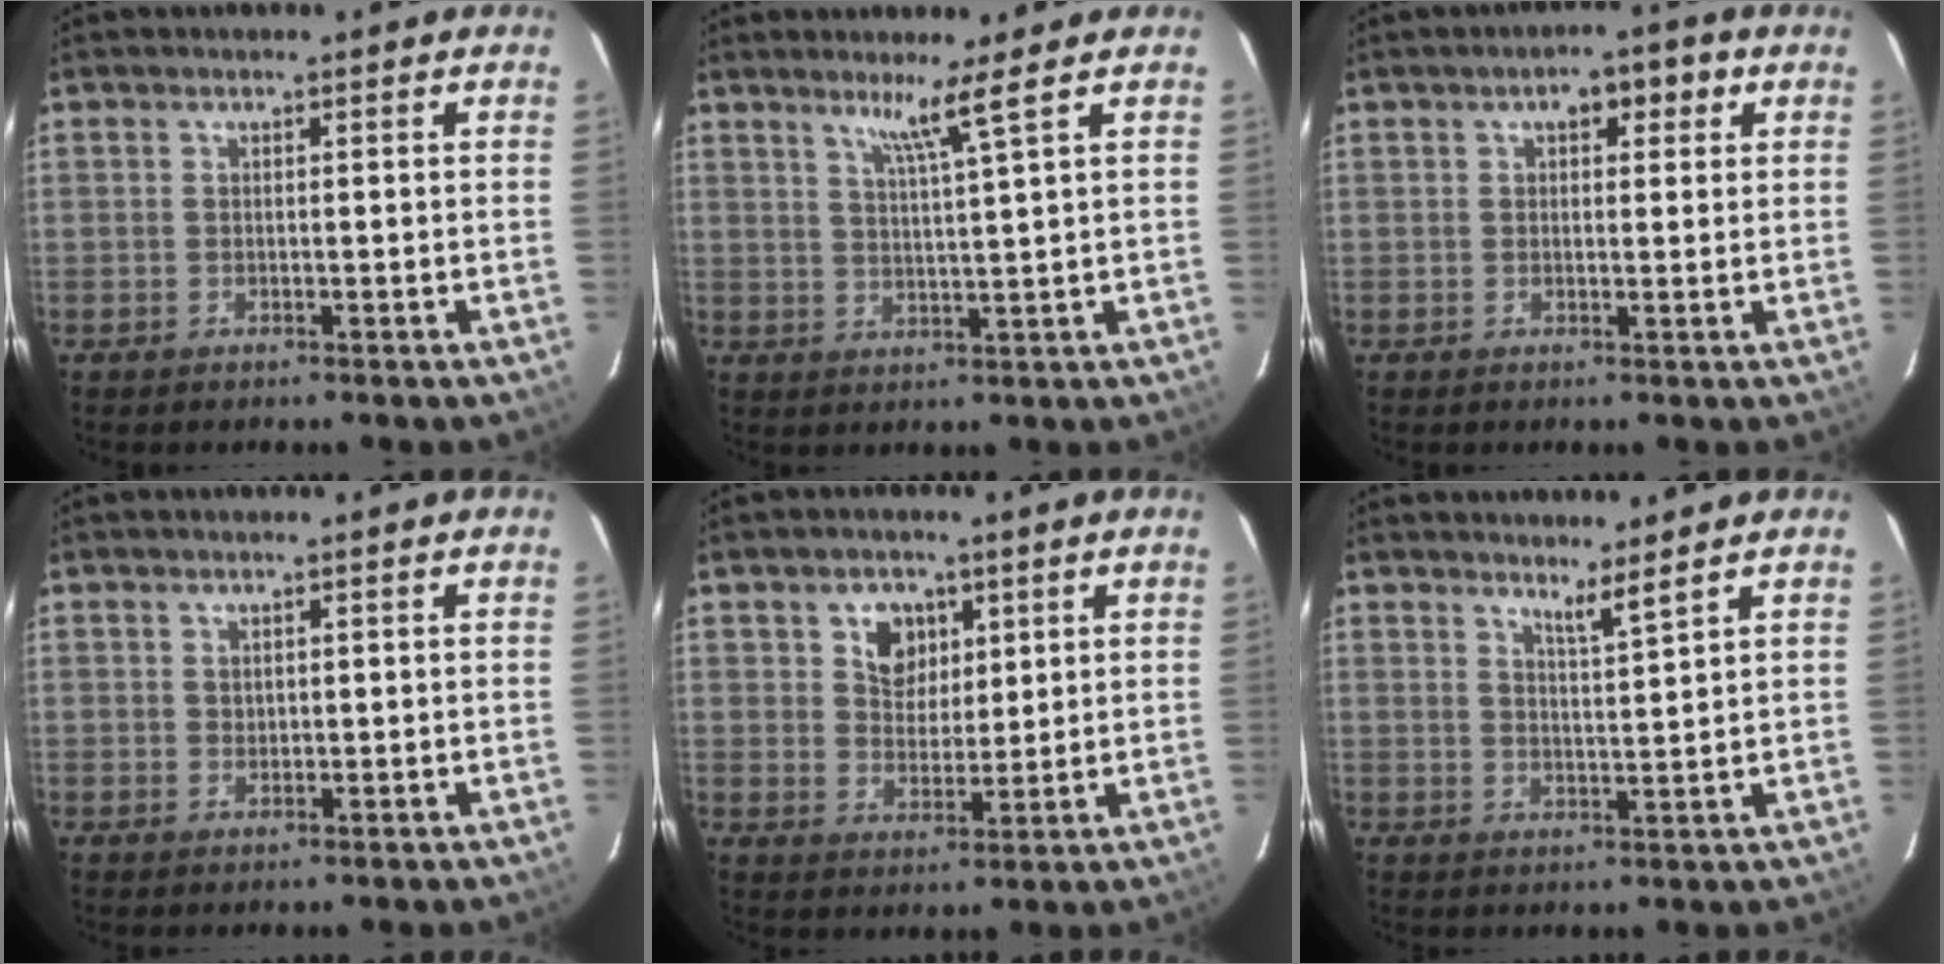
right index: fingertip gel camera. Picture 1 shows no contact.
{"total": 4.9, "force": [3.3, -1.6, 3.2], "torque": [-0.059, -0.018, 0.058]}
{"total": 4.6, "force": [1.9, 2.3, 3.5], "torque": [-0.051, 0.020, 0.025]}
{"total": 1.0, "force": [0.5, 0.8, 0.1], "torque": [0.002, 0.001, 0.010]}
{"total": 6.1, "force": [2.6, 4.9, 2.6], "torque": [-0.040, 0.006, 0.050]}
{"total": 3.5, "force": [2.9, -0.6, 1.8], "torque": [-0.034, -0.011, 0.044]}